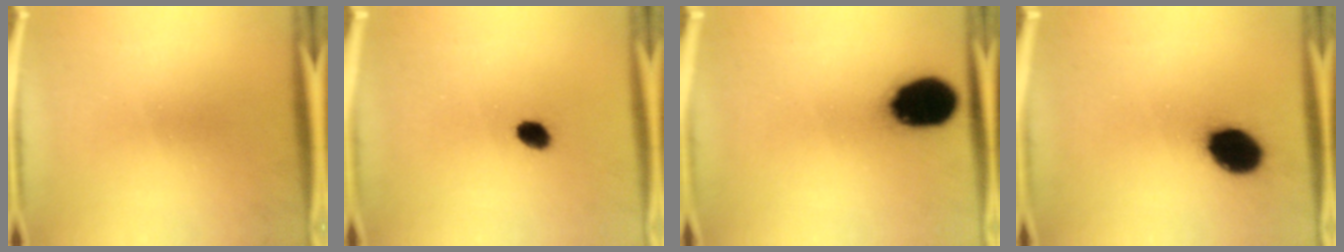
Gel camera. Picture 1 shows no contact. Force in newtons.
{"total": 4.0}
{"total": 17.0}
{"total": 11.9}